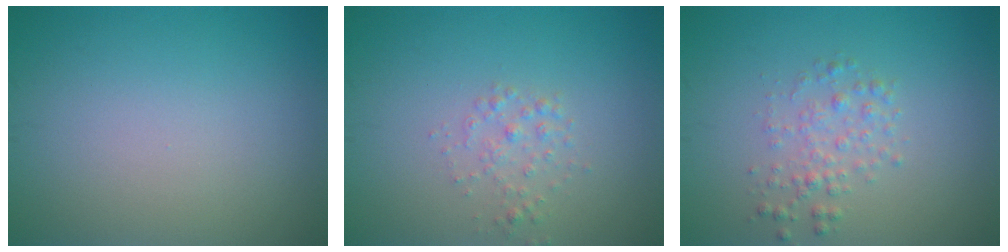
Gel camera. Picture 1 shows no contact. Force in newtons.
{"total": 1.4, "press": 1.4, "slide": 0.0}
{"total": 1.9, "press": 1.9, "slide": 0.0}